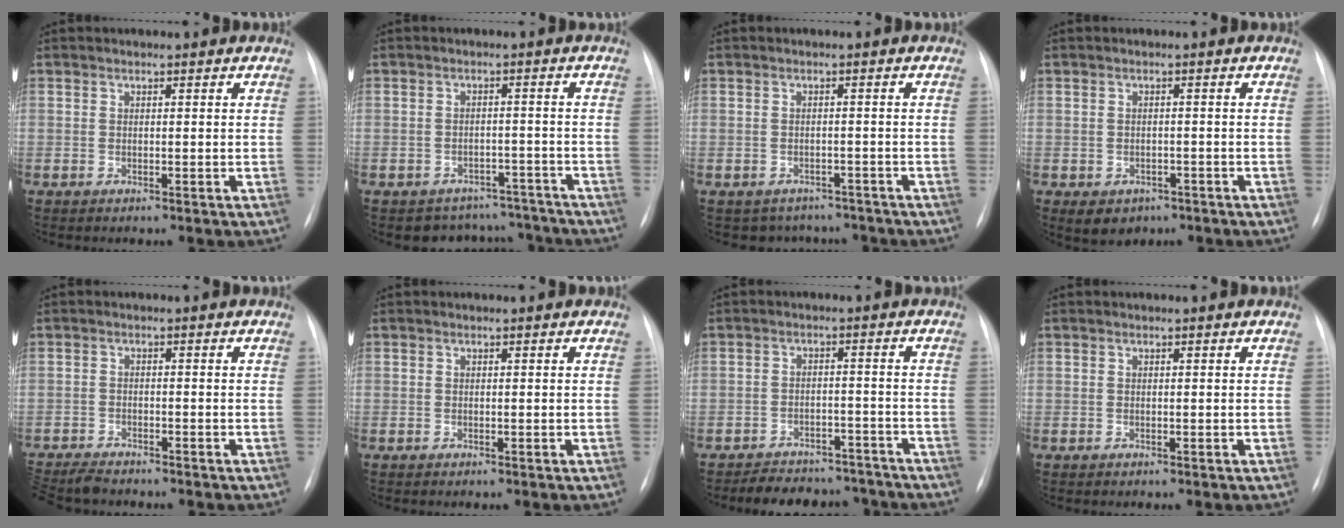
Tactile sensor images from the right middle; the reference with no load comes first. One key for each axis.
{"total": 7.8, "fx": -6.9, "fy": 3.7, "fz": -0.5, "tx": 0.025, "ty": 0.031, "tz": -0.080}
{"total": 5.9, "fx": -5.0, "fy": 3.1, "fz": 0.0, "tx": 0.011, "ty": 0.017, "tz": -0.057}
{"total": 4.6, "fx": -2.7, "fy": 3.4, "fz": 1.4, "tx": -0.014, "ty": 0.005, "tz": -0.029}
{"total": 6.4, "fx": -5.9, "fy": 1.2, "fz": 2.0, "tx": -0.031, "ty": -0.020, "tz": -0.099}
{"total": 0.0}
{"total": 11.3, "fx": -10.1, "fy": 4.5, "fz": 2.2, "tx": -0.023, "ty": 0.016, "tz": -0.128}
{"total": 0.0}